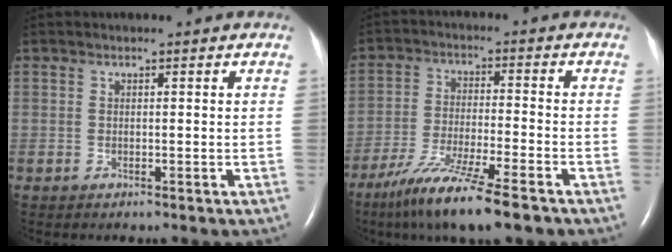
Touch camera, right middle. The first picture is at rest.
{"total": 12.6, "force": [-9.1, 0.4, 8.8], "torque": [-0.163, -0.040, -0.156]}